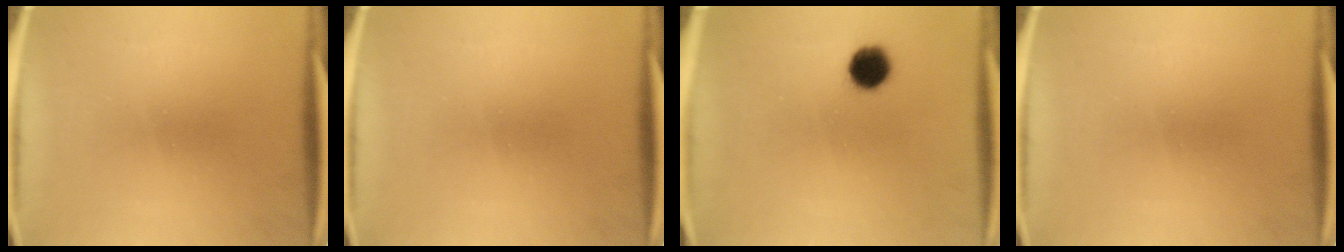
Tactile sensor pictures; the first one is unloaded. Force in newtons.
{"total": 0.0}
{"total": 6.8}
{"total": 0.0}